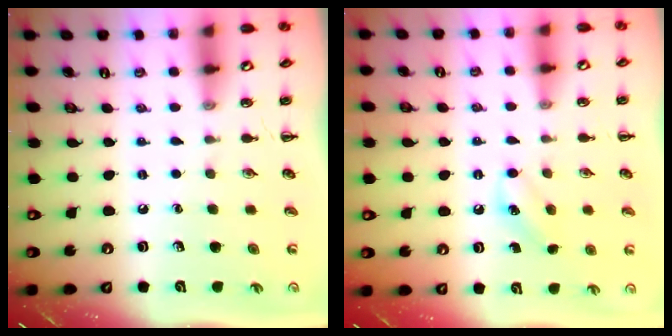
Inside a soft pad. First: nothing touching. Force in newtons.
{"total": 7.2, "press": 6.9, "slide": 1.9}